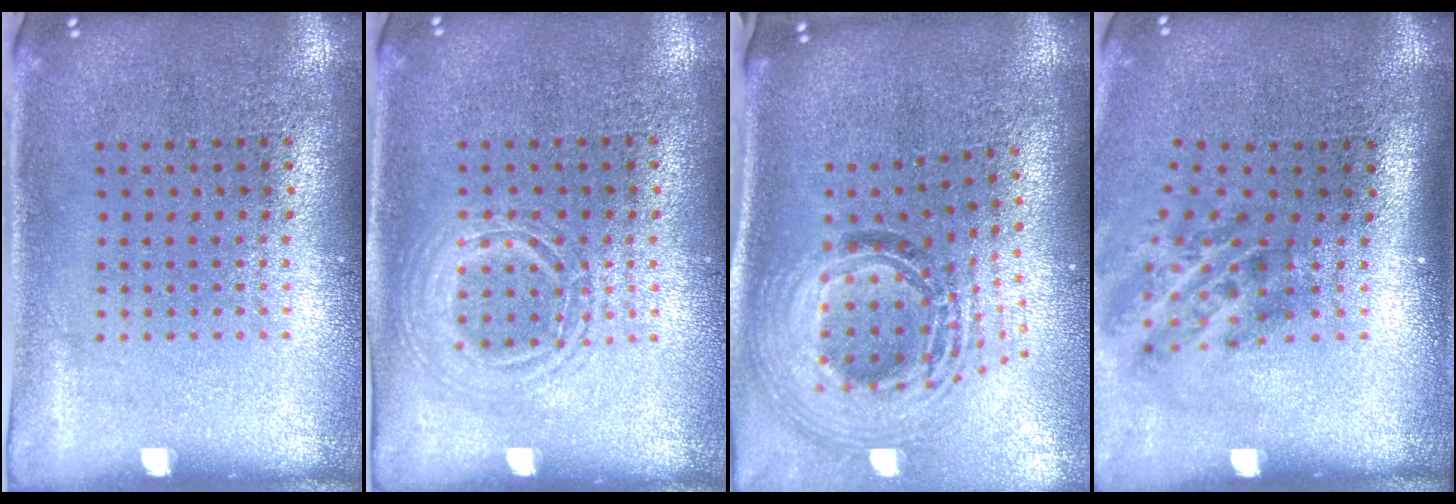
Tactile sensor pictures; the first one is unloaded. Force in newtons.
{"total": 1.1, "press": 1.1, "slide": 0.1}
{"total": 2.1, "press": 1.6, "slide": 1.3}
{"total": 2.0, "press": 1.3, "slide": 1.5}